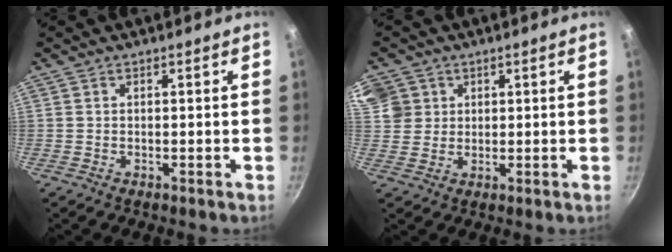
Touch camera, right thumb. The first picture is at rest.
{"total": 8.6, "force": [3.4, 7.5, 2.3], "torque": [-0.034, 0.004, 0.069]}